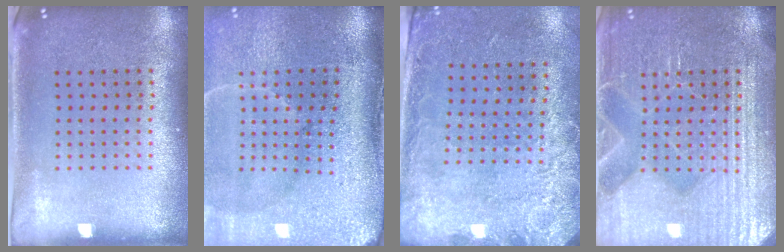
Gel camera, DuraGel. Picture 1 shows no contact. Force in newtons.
{"total": 4.8, "press": 4.0, "slide": 2.7}
{"total": 2.6, "press": 2.0, "slide": 1.7}
{"total": 6.8, "press": 6.7, "slide": 0.8}